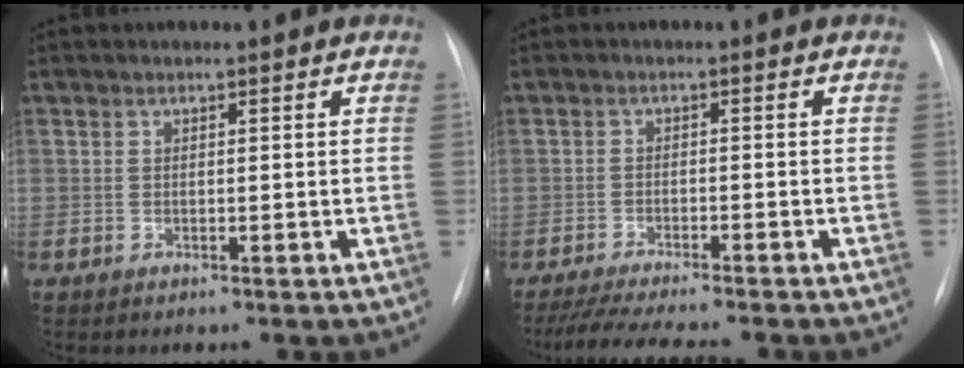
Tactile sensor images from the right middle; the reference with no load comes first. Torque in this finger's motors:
{"motor_torque": [0.10, -0.11, 0.02, 0.02]}